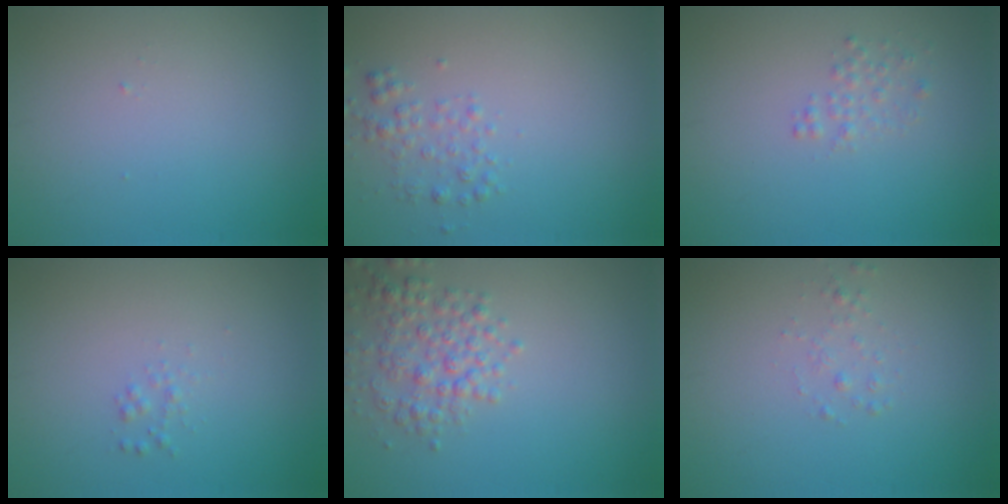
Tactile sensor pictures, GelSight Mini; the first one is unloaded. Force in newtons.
{"total": 1.6, "press": 1.6, "slide": 0.0}
{"total": 1.1, "press": 1.1, "slide": 0.0}
{"total": 0.7, "press": 0.7, "slide": 0.0}
{"total": 3.3, "press": 3.3, "slide": 0.2}
{"total": 0.8, "press": 0.7, "slide": 0.1}